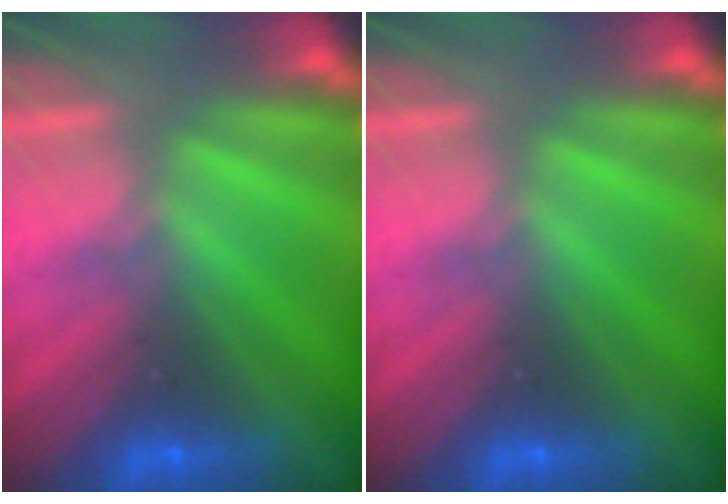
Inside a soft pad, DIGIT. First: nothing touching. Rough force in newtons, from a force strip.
{"total": 0.0}